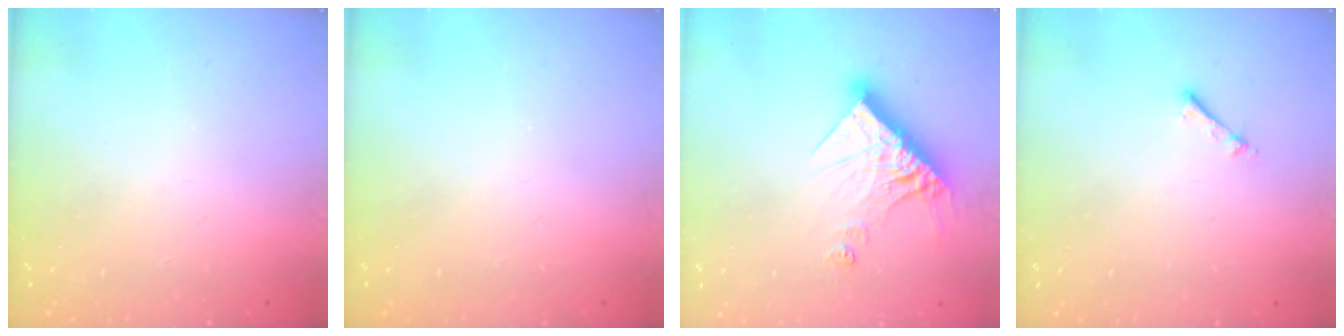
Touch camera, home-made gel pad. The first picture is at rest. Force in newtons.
{"total": 0.0}
{"total": 14.4, "press": 14.3, "slide": 1.5}
{"total": 2.7, "press": 2.7, "slide": 0.4}